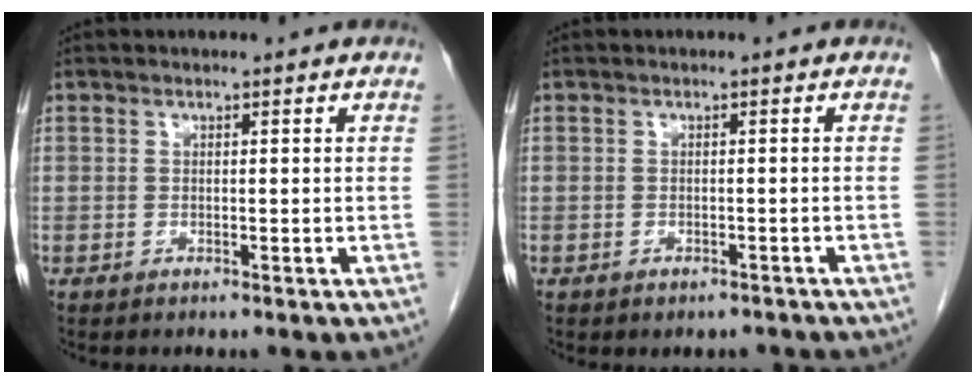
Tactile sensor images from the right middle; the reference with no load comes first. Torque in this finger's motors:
{"motor_torque": [0.21, -0.20, 0.04, 0.04]}